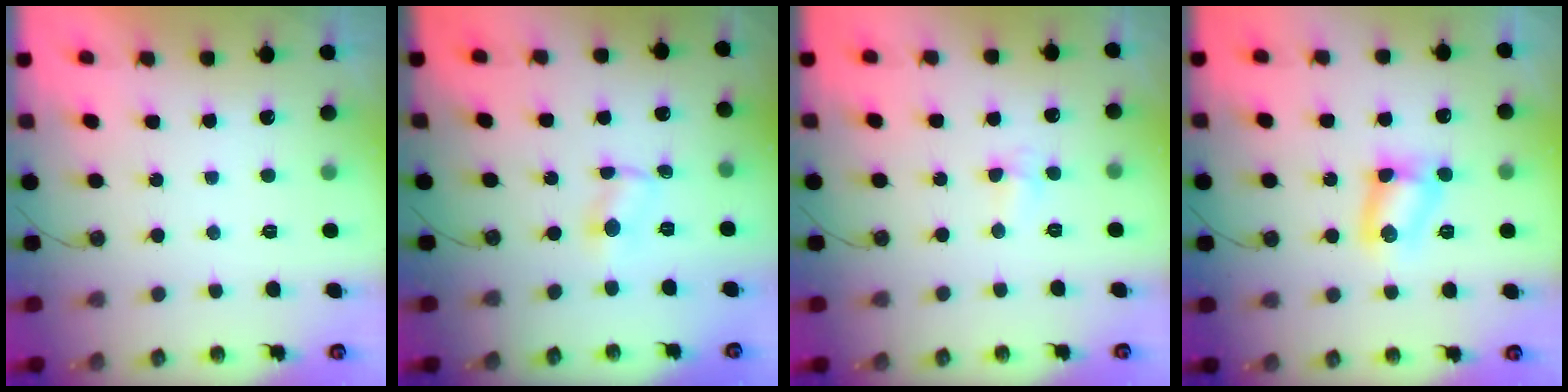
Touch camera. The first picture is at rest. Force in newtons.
{"total": 1.5, "press": 1.5, "slide": 0.2}
{"total": 3.8, "press": 3.7, "slide": 0.7}
{"total": 7.5, "press": 6.5, "slide": 3.7}